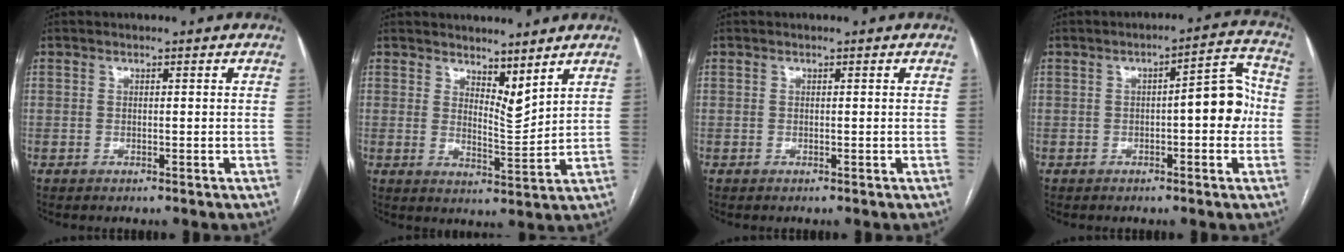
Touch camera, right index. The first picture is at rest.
{"total": 4.9, "force": [4.0, 1.2, 2.6], "torque": [-0.045, -0.016, 0.074]}
{"total": 0.0}
{"total": 7.7, "force": [-0.6, 2.0, 7.4], "torque": [-0.089, 0.028, -0.009]}